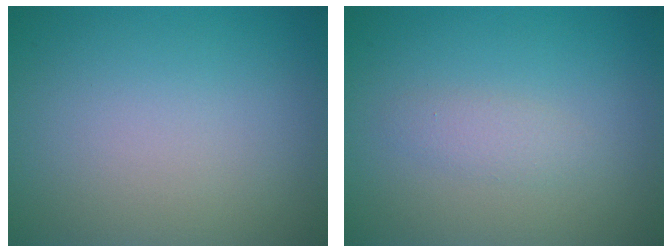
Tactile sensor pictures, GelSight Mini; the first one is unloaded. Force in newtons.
{"total": 1.3, "press": 1.3, "slide": 0.0}